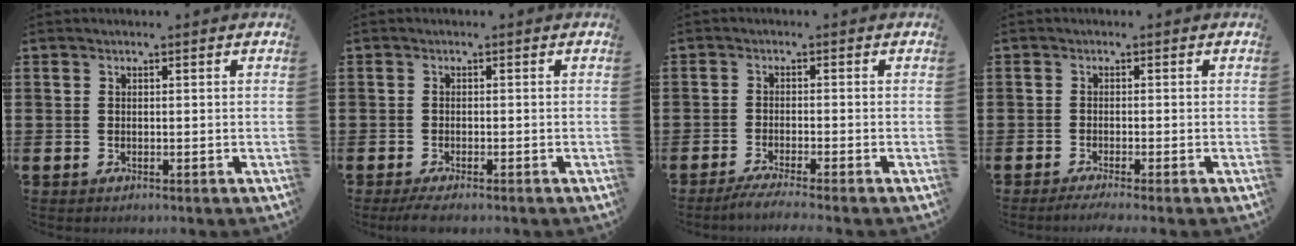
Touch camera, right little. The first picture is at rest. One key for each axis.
{"total": 1.3, "fx": -1.0, "fy": 0.1, "fz": 0.9, "tx": -0.016, "ty": 0.000, "tz": -0.018}
{"total": 2.4, "fx": -1.8, "fy": -0.1, "fz": 1.5, "tx": -0.023, "ty": -0.001, "tz": -0.033}
{"total": 1.2, "fx": -0.9, "fy": -0.1, "fz": 0.8, "tx": -0.011, "ty": -0.001, "tz": -0.017}